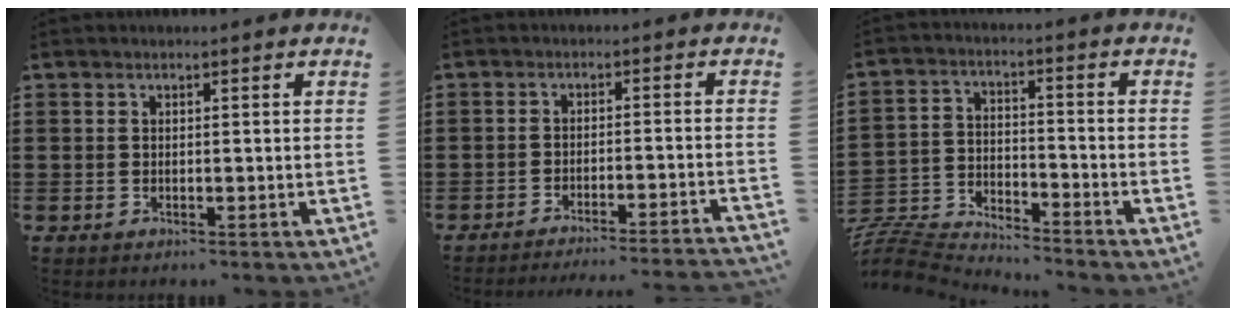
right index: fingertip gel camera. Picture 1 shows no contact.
{"total": 3.0, "force": [-2.8, -0.5, 0.7], "torque": [-0.015, -0.004, -0.060]}
{"total": 6.9, "force": [-6.8, 1.0, 0.7], "torque": [-0.033, 0.004, -0.144]}